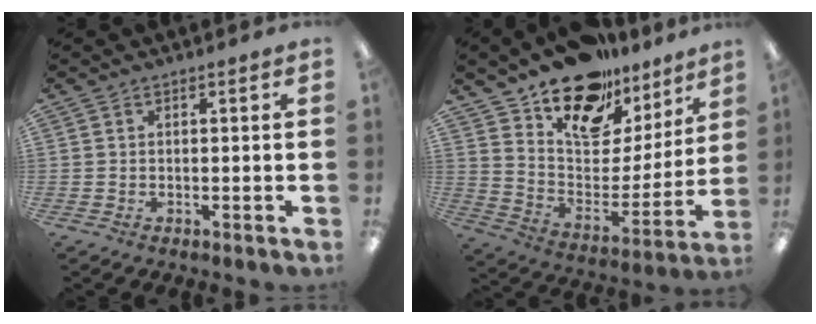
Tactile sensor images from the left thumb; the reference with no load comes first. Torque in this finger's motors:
{"motor_torque": [0.44, 0.64, 1.19, -1.58, 0.10]}